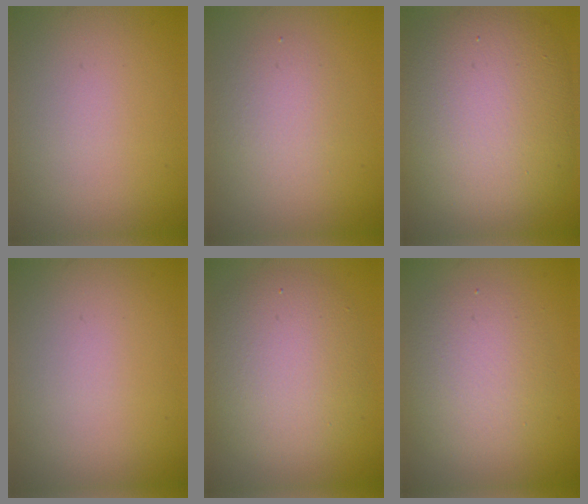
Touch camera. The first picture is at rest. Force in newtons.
{"total": 2.5, "press": 2.5, "slide": 0.1}
{"total": 12.0, "press": 12.0, "slide": 1.1}
{"total": 0.0}
{"total": 6.2, "press": 6.2, "slide": 0.2}
{"total": 4.2, "press": 4.2, "slide": 0.1}